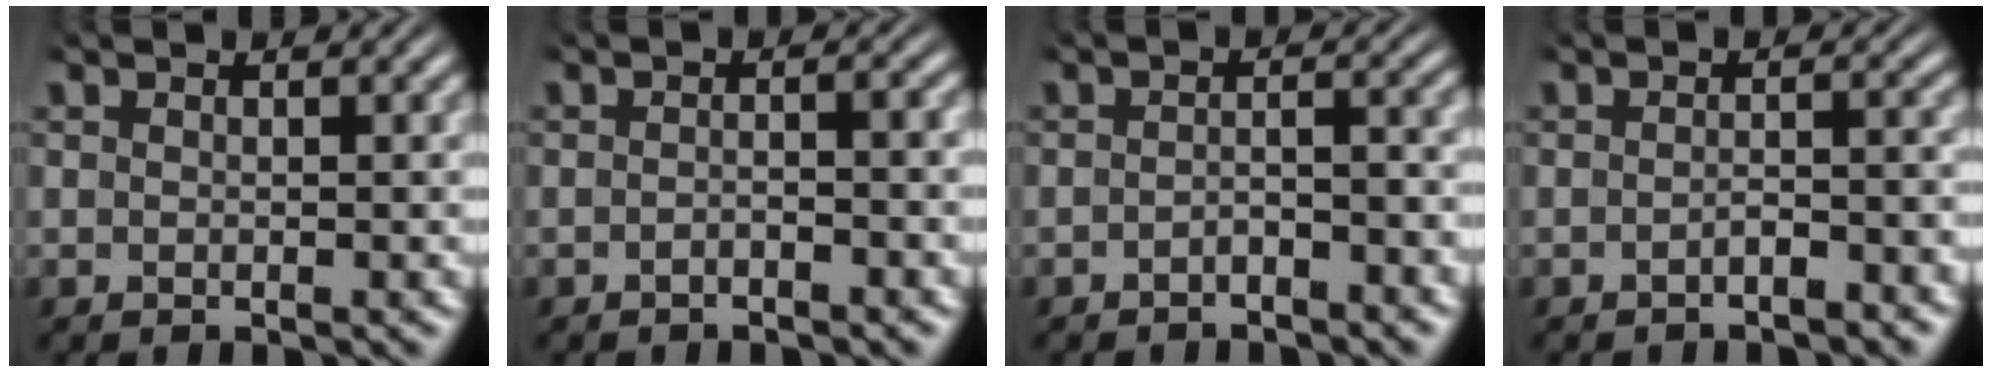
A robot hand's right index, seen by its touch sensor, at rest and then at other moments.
{"total": 1.3, "force": [-1.1, -0.1, 0.6], "torque": [-0.007, 0.004, -0.023]}
{"total": 2.1, "force": [-1.7, 0.4, 1.1], "torque": [-0.008, -0.004, -0.030]}
{"total": 1.7, "force": [-1.5, 0.1, 0.7], "torque": [-0.006, 0.000, -0.028]}